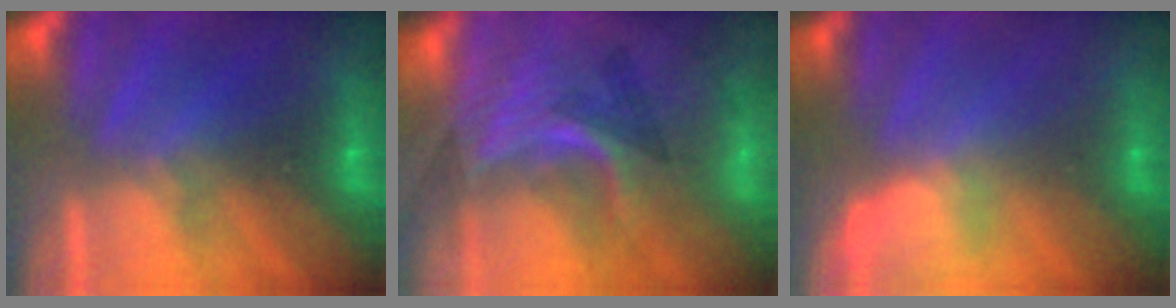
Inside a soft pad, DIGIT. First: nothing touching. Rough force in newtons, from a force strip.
{"total": 3.0}
{"total": 2.9}